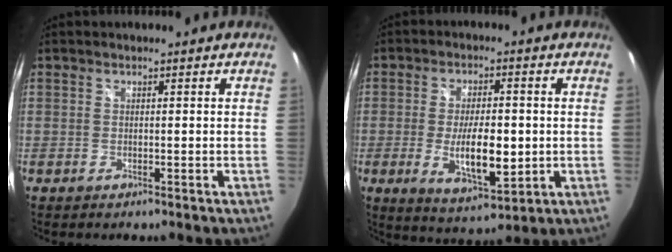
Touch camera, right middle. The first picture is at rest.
{"total": 10.7, "force": [-1.6, 4.1, 9.8], "torque": [-0.183, -0.015, -0.022]}